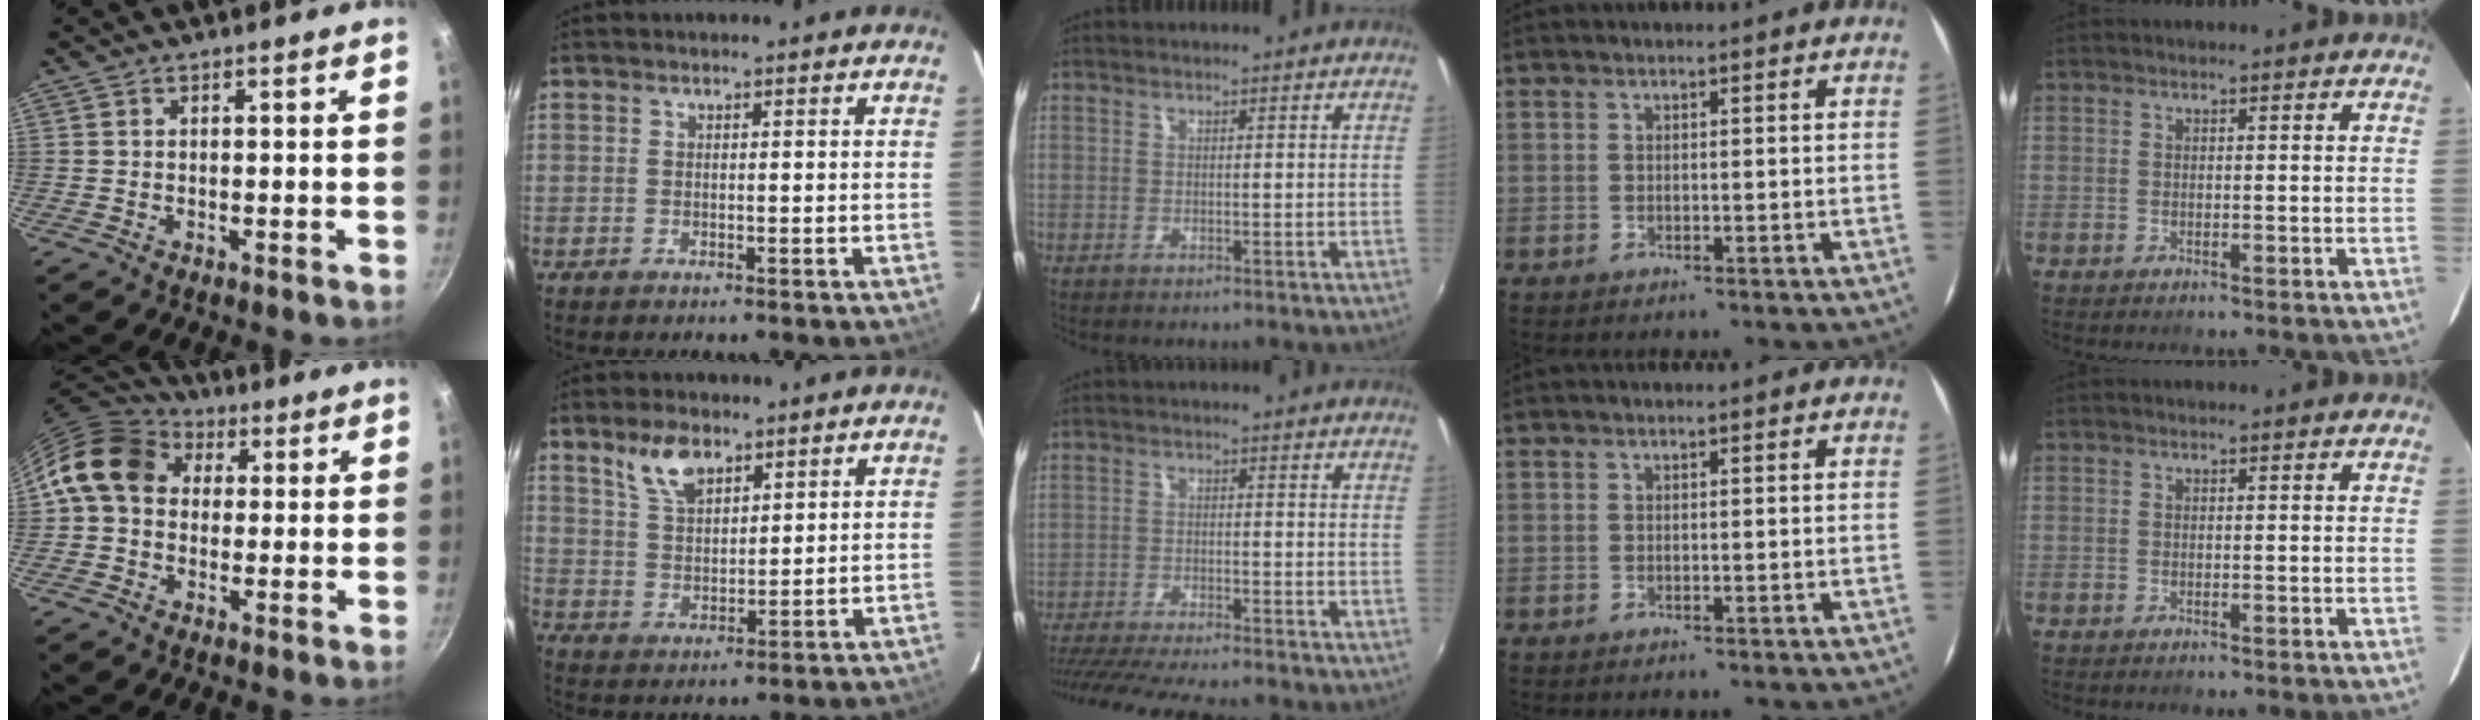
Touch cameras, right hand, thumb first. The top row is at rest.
{"thumb": {"total": 13.0, "force": [2.6, 10.4, 7.3], "torque": [-0.104, 0.025, 0.027]}, "index": {"total": 7.5, "force": [4.9, 3.5, 4.4], "torque": [-0.079, 0.009, 0.099]}, "middle": {"total": 15.1, "force": [-13.3, 1.8, 7.1], "torque": [-0.150, -0.027, -0.210]}}